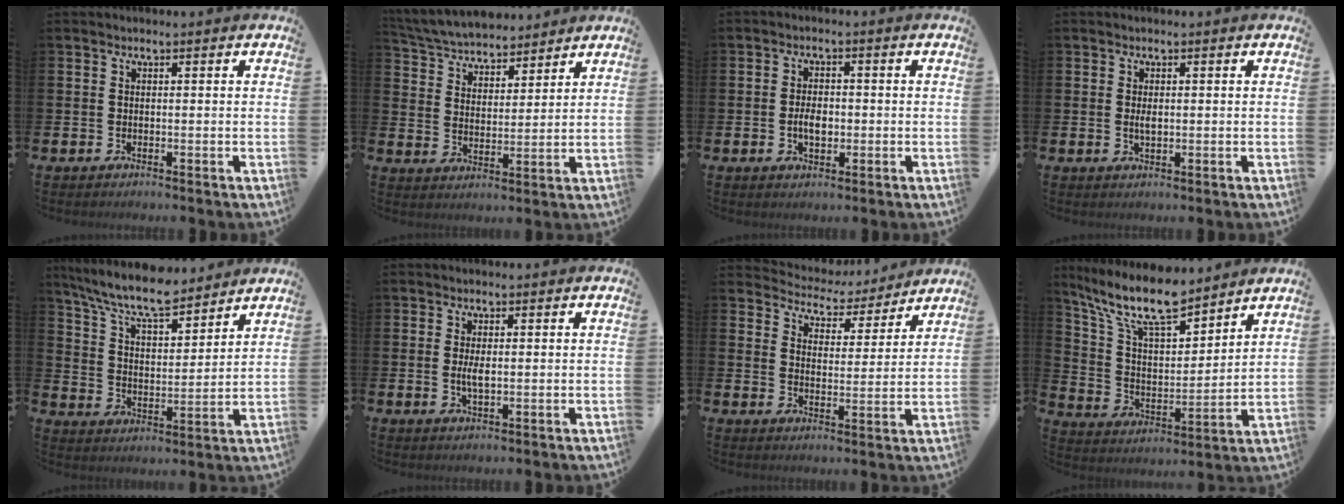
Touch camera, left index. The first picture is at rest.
{"total": 5.5, "force": [5.3, 1.3, 0.3], "torque": [-0.037, -0.032, 0.093]}
{"total": 3.3, "force": [-0.4, 1.9, 2.6], "torque": [-0.026, -0.005, -0.014]}
{"total": 1.4, "force": [0.2, 0.6, 1.2], "torque": [-0.019, 0.000, 0.000]}
{"total": 9.5, "force": [8.6, 1.8, 3.5], "torque": [-0.100, -0.046, 0.152]}
{"total": 2.4, "force": [0.1, 0.9, 2.2], "torque": [-0.036, -0.002, -0.002]}
{"total": 4.7, "force": [4.5, 1.4, -0.2], "torque": [-0.022, -0.041, 0.074]}
{"total": 12.0, "force": [10.2, 2.8, 5.7], "torque": [-0.146, -0.050, 0.181]}